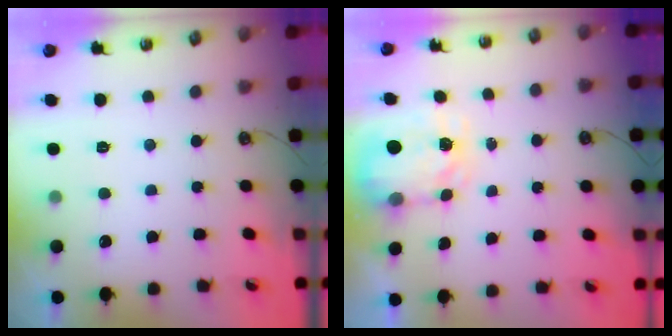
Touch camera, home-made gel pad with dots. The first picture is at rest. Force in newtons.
{"total": 4.0, "press": 4.0, "slide": 0.5}